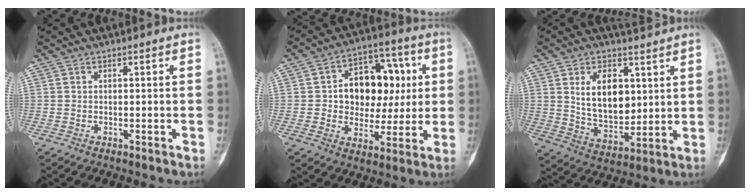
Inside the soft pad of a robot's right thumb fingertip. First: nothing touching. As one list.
[{"total": 16.2, "force": [2.1, 11.6, 11.1], "torque": [-0.108, 0.022, 0.033]}, {"total": 12.2, "force": [5.0, 6.9, 8.7], "torque": [-0.125, -0.035, 0.105]}]